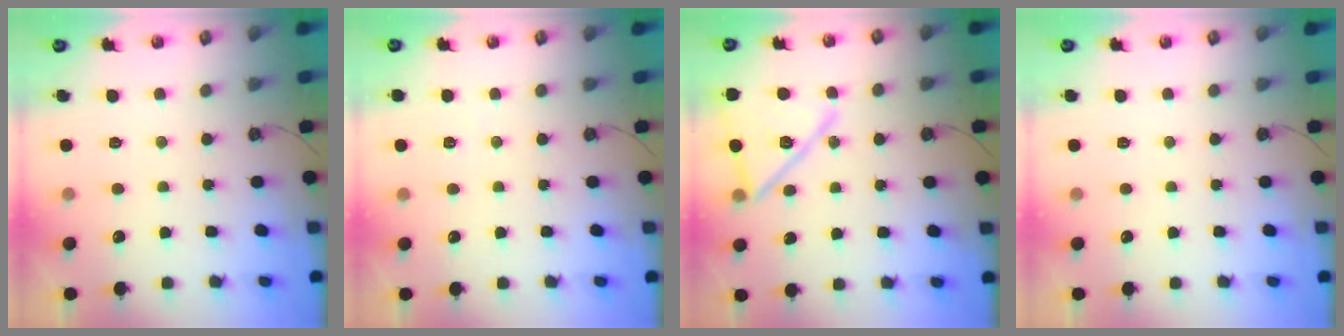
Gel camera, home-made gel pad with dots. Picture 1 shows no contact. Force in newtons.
{"total": 2.8, "press": 2.5, "slide": 1.1}
{"total": 16.5, "press": 16.5, "slide": 0.5}
{"total": 0.0}